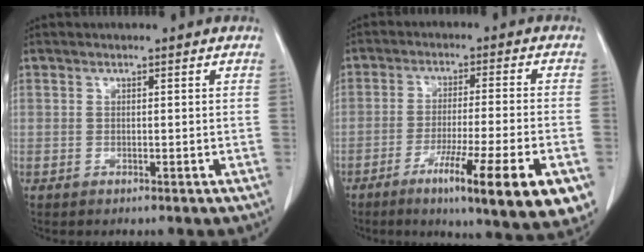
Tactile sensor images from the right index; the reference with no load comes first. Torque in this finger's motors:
{"motor_torque": [1.23, -0.91, 0.38, 0.15]}